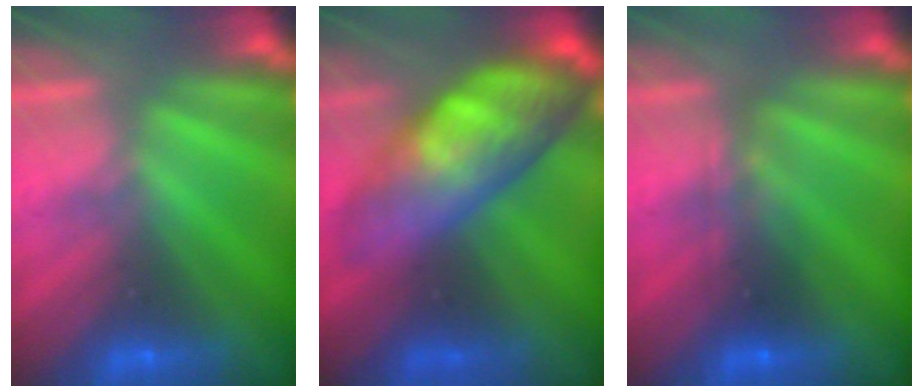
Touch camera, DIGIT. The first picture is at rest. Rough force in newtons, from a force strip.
{"total": 9.0}
{"total": 2.3}